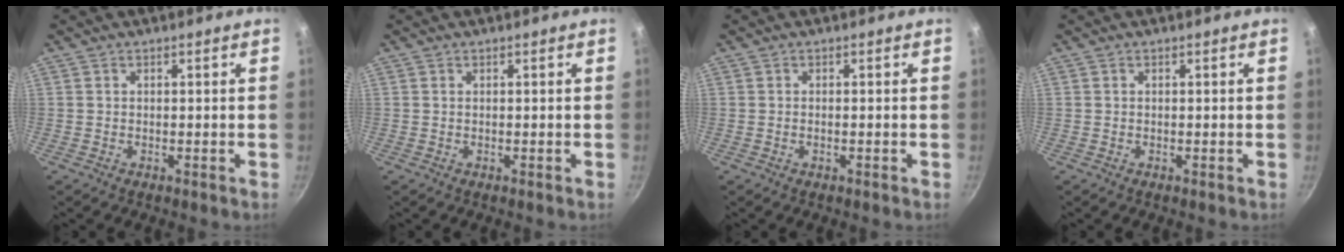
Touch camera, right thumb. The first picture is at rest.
{"total": 0.0}
{"total": 0.6, "force": [-0.2, 0.1, 0.5], "torque": [-0.012, 0.004, -0.004]}
{"total": 0.0}